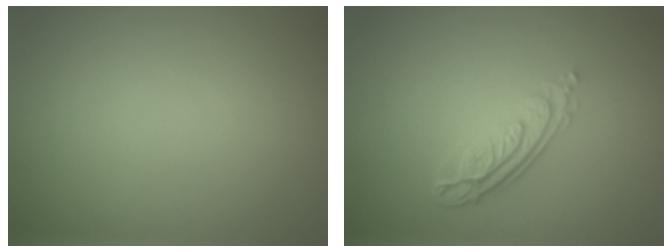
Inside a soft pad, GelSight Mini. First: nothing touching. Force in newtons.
{"total": 4.0, "press": 2.9, "slide": 2.7}